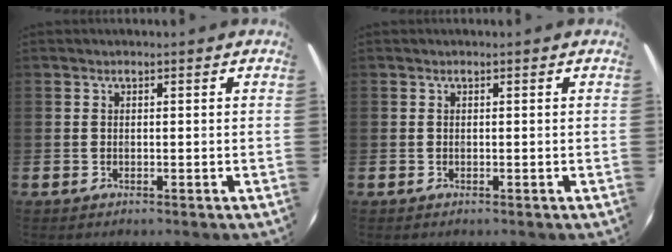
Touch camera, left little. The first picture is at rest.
{"total": 0.0}